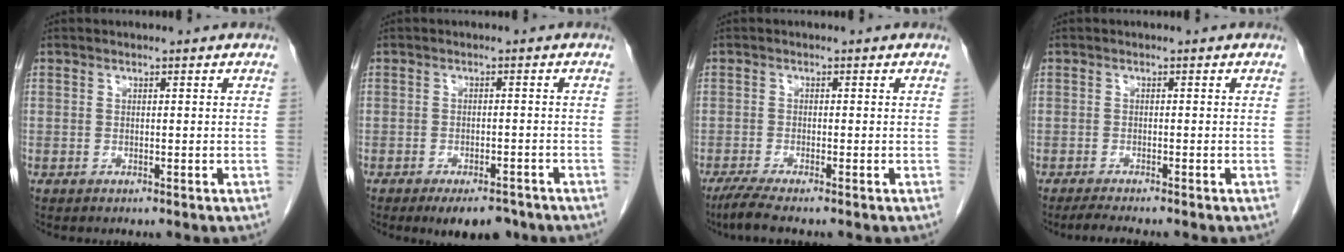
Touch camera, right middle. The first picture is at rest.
{"total": 6.0, "force": [-4.6, 2.3, 3.1], "torque": [-0.038, -0.002, -0.065]}
{"total": 3.5, "force": [-2.8, -0.2, 2.2], "torque": [-0.050, -0.011, -0.055]}
{"total": 3.3, "force": [-2.8, -0.2, 1.7], "torque": [-0.030, -0.009, -0.046]}